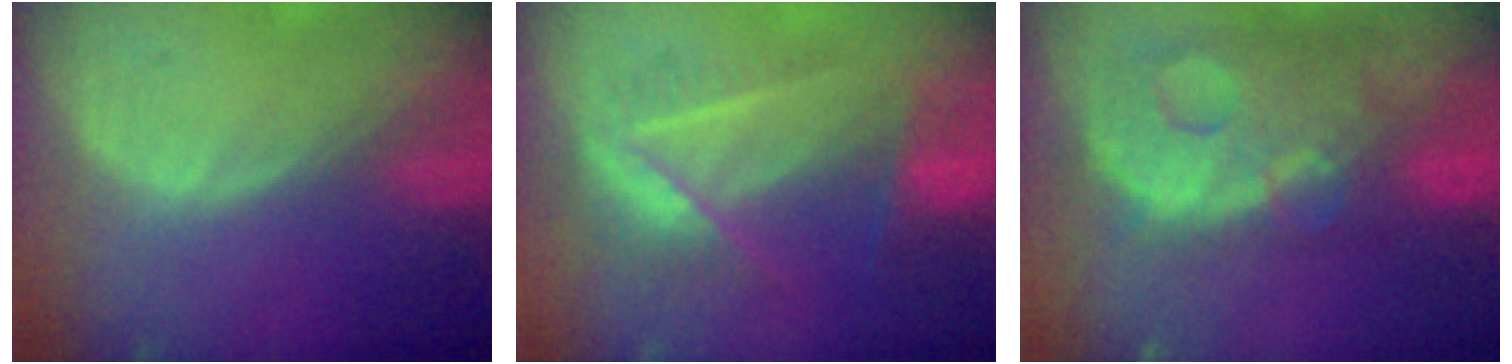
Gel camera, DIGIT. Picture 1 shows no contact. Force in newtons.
{"total": 7.2, "press": 6.7, "slide": 2.8}
{"total": 13.8, "press": 11.2, "slide": 8.0}